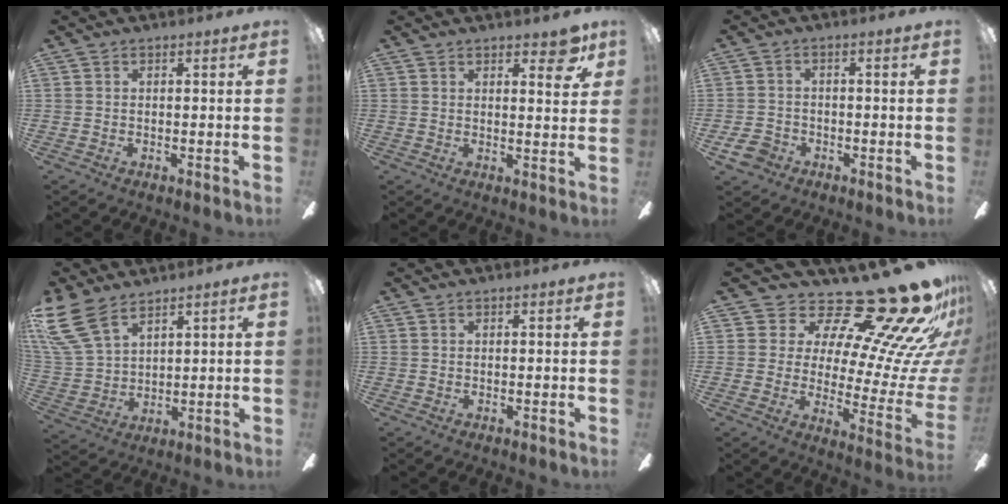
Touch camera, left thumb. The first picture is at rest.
{"total": 5.8, "force": [4.1, 2.3, 3.4], "torque": [-0.028, -0.021, 0.065]}
{"total": 4.8, "force": [-2.8, 3.4, 1.9], "torque": [-0.044, 0.014, -0.054]}
{"total": 13.5, "force": [8.6, 7.0, 7.7], "torque": [-0.192, -0.031, 0.166]}
{"total": 0.0}
{"total": 25.6, "force": [19.8, 7.1, 14.6], "torque": [-0.198, -0.167, 0.331]}